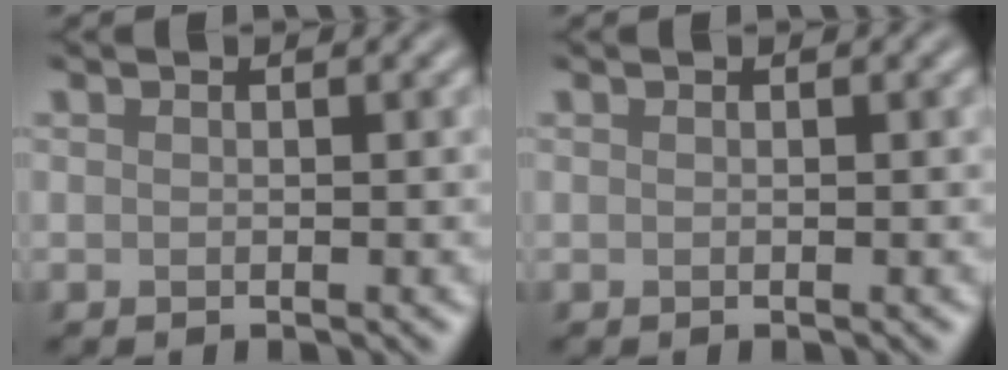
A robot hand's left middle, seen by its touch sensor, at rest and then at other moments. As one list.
[{"total": 0.0}]